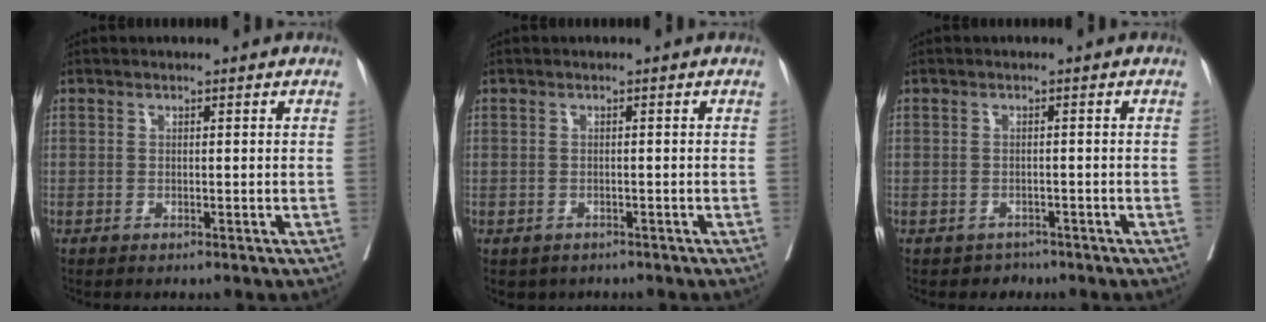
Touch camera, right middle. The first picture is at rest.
{"total": 2.9, "force": [-2.1, 1.8, 0.7], "torque": [-0.007, 0.000, -0.026]}
{"total": 1.9, "force": [-1.5, 1.2, -0.3], "torque": [0.000, 0.004, -0.025]}